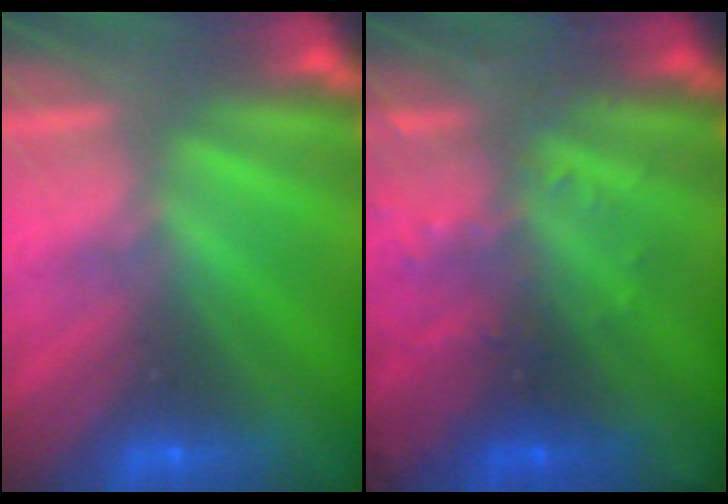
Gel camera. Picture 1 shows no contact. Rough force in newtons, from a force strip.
{"total": 2.9}